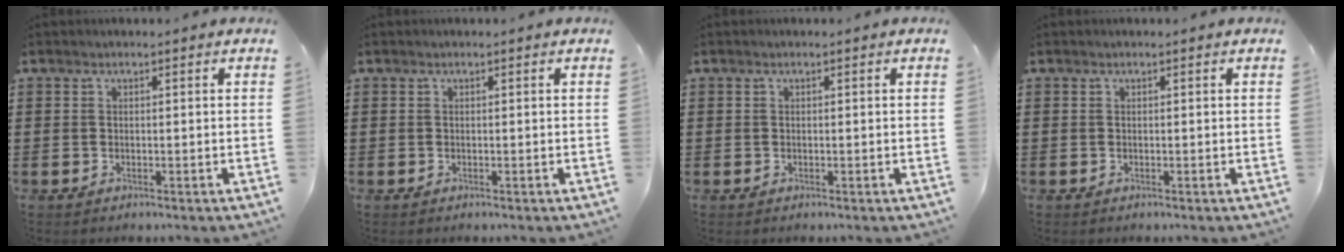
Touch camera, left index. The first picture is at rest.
{"total": 0.0}
{"total": 0.0}
{"total": 0.0}